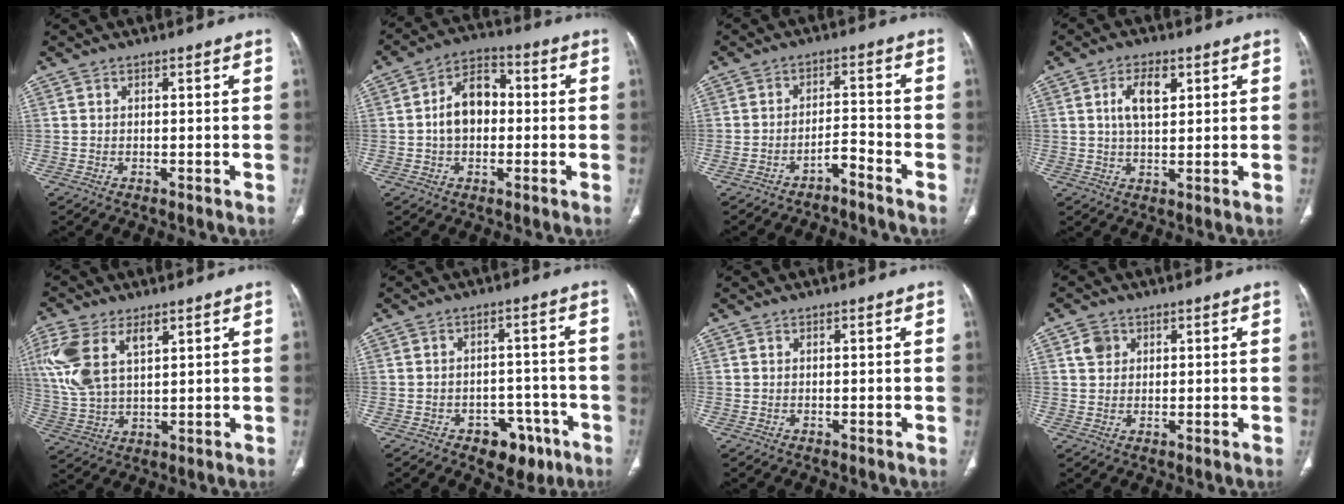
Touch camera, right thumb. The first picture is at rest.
{"total": 9.1, "force": [-0.1, 6.4, 6.6], "torque": [-0.095, 0.027, -0.012]}
{"total": 3.5, "force": [-3.0, 0.9, 1.5], "torque": [-0.026, 0.040, -0.049]}
{"total": 6.2, "force": [2.1, 3.2, 4.9], "torque": [-0.083, -0.003, 0.038]}
{"total": 12.5, "force": [5.3, 6.8, 9.0], "torque": [-0.205, -0.001, 0.112]}
{"total": 7.8, "force": [-4.3, 5.2, 3.9], "torque": [-0.020, 0.037, -0.053]}
{"total": 0.0}
{"total": 3.1, "force": [1.2, 2.6, 1.2], "torque": [-0.010, -0.002, 0.023]}